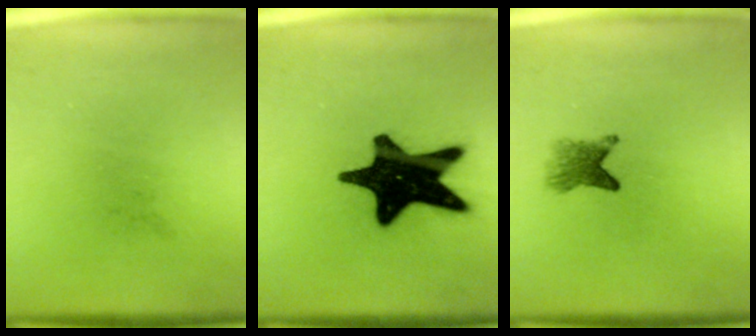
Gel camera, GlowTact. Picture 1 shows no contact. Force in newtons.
{"total": 19.8}
{"total": 3.1}